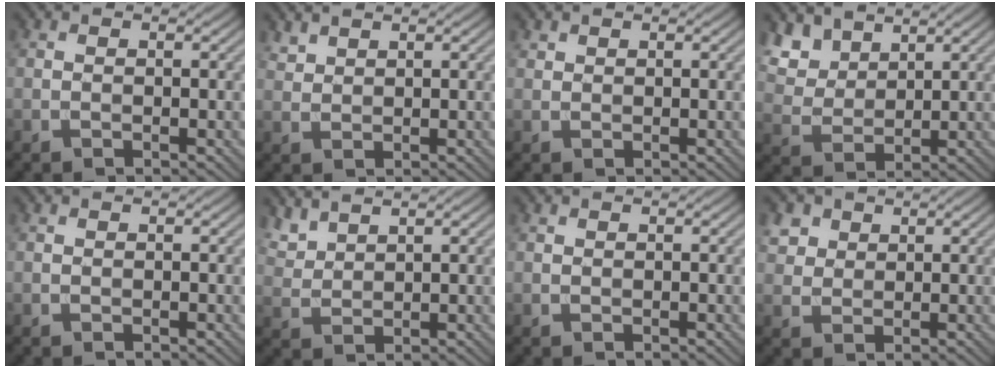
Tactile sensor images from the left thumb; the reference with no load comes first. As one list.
[{"total": 1.8, "force": [1.7, 0.6, 0.6], "torque": [-0.018, 0.002, 0.041]}, {"total": 0.9, "force": [0.7, 0.4, 0.2], "torque": [-0.007, -0.001, 0.019]}, {"total": 6.1, "force": [4.6, 3.0, 2.5], "torque": [-0.075, -0.009, 0.107]}, {"total": 0.0}, {"total": 3.4, "force": [3.0, 0.8, 1.3], "torque": [-0.038, 0.004, 0.071]}, {"total": 0.0}, {"total": 3.3, "force": [1.9, 2.5, 1.1], "torque": [-0.038, -0.003, 0.047]}]